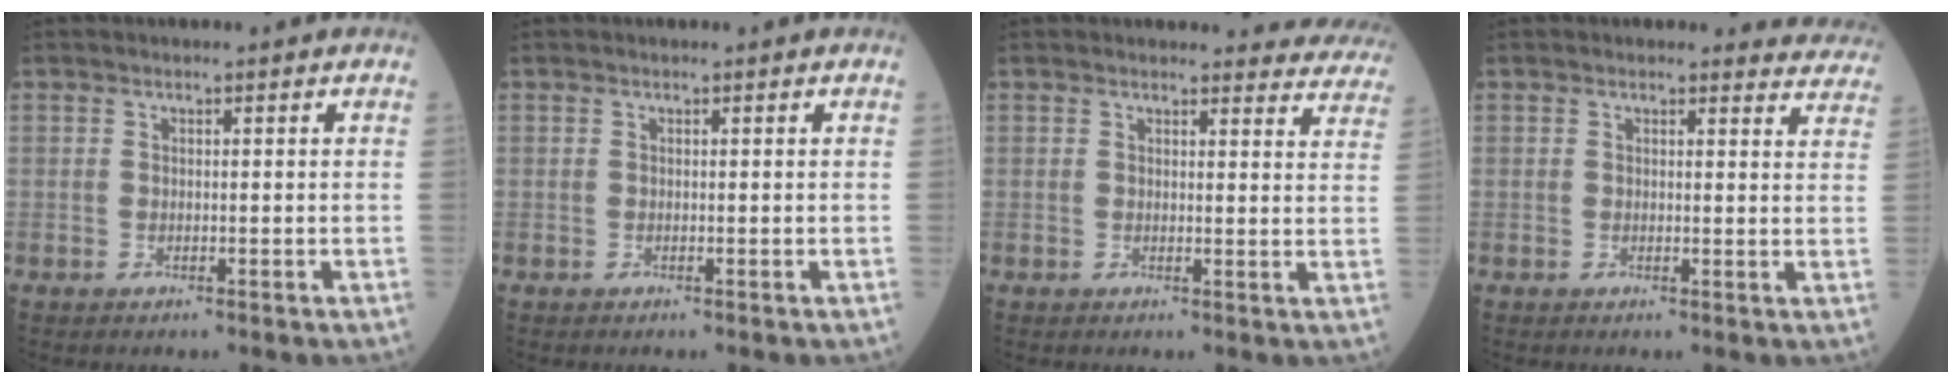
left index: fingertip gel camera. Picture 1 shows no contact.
{"total": 0.0}
{"total": 12.1, "force": [11.7, 2.8, 0.8], "torque": [0.043, -0.046, 0.087]}
{"total": 6.4, "force": [6.2, 1.8, -0.2], "torque": [0.041, -0.021, 0.029]}